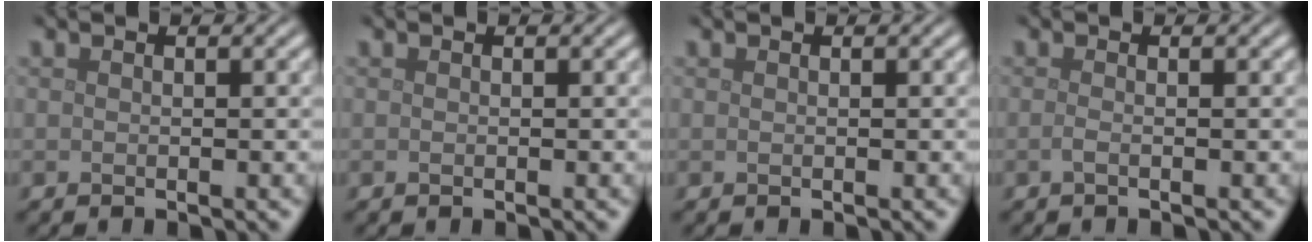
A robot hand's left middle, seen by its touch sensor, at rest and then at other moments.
{"total": 0.0}
{"total": 0.0}
{"total": 1.0, "force": [-0.3, 0.4, 0.9], "torque": [-0.013, -0.003, -0.009]}